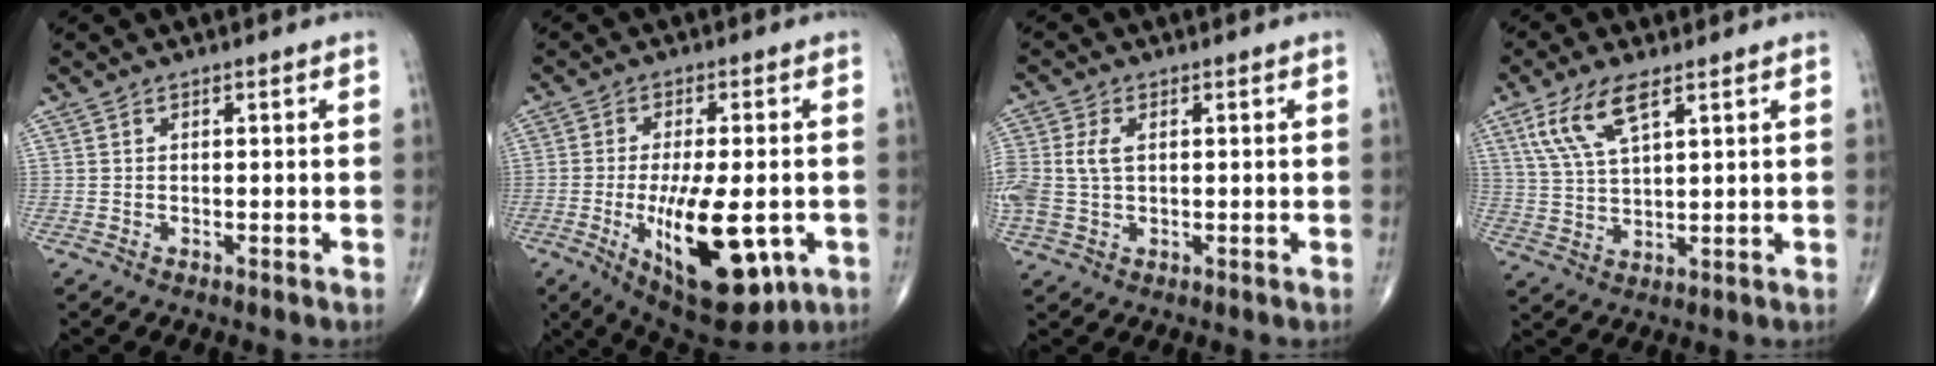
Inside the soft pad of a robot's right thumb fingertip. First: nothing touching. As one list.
[{"total": 18.1, "force": [-4.8, 7.2, 15.9], "torque": [-0.252, -0.012, -0.053]}, {"total": 6.9, "force": [0.8, 4.4, 5.3], "torque": [-0.141, 0.010, 0.021]}, {"total": 9.1, "force": [4.7, 3.2, 7.1], "torque": [-0.151, -0.012, 0.100]}]